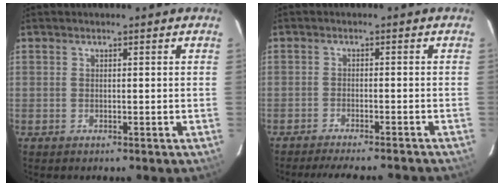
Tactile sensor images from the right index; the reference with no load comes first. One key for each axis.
{"total": 11.9, "fx": -10.7, "fy": 1.6, "fz": 4.8, "tx": -0.102, "ty": -0.010, "tz": -0.149}